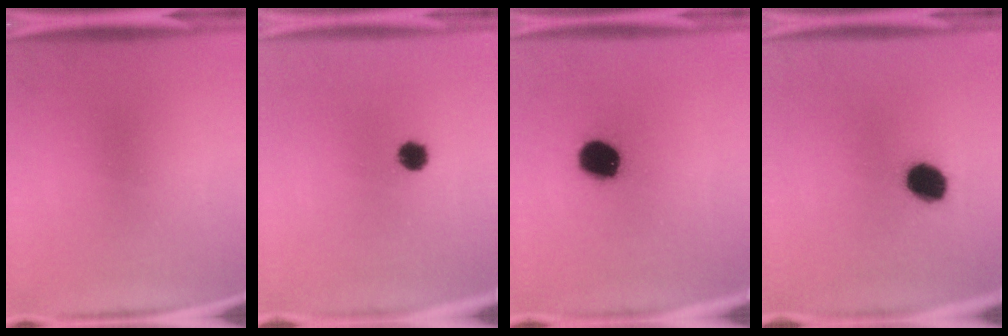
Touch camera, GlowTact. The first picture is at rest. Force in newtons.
{"total": 3.8}
{"total": 11.3}
{"total": 8.8}